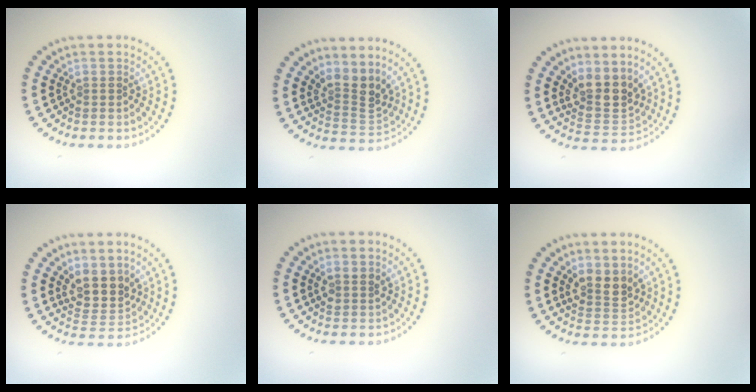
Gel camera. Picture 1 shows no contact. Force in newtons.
{"total": 3.1, "press": 2.2, "slide": 2.2}
{"total": 3.6, "press": 2.8, "slide": 2.3}
{"total": 3.4, "press": 2.8, "slide": 2.0}
{"total": 1.3, "press": 1.2, "slide": 0.6}
{"total": 2.6, "press": 2.4, "slide": 1.2}